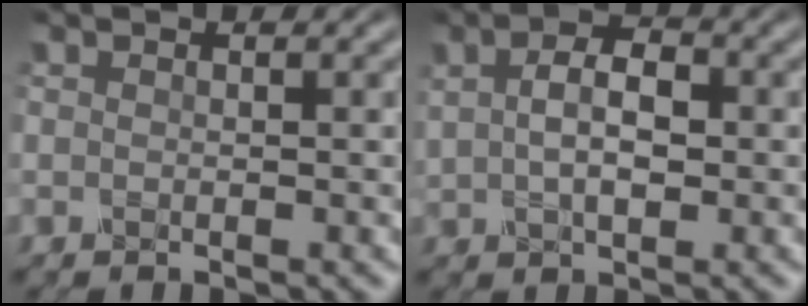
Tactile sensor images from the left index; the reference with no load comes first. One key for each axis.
{"total": 4.2, "fx": 0.4, "fy": 2.3, "fz": 3.5, "tx": -0.072, "ty": 0.004, "tz": 0.007}